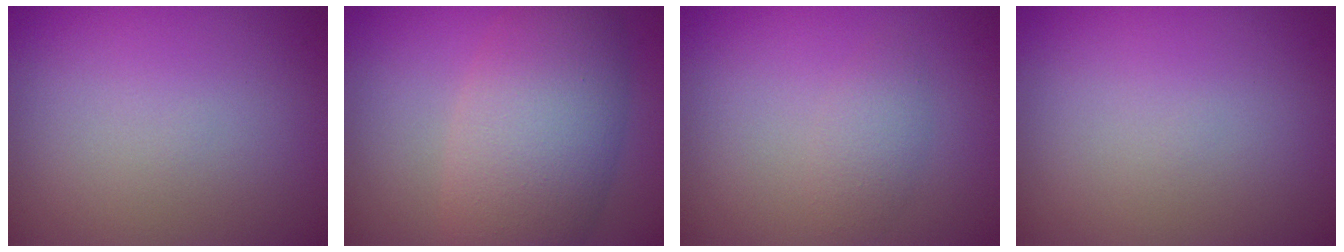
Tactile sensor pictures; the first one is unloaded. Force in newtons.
{"total": 8.4, "press": 8.4, "slide": 0.5}
{"total": 1.7, "press": 1.7, "slide": 0.0}
{"total": 0.0}